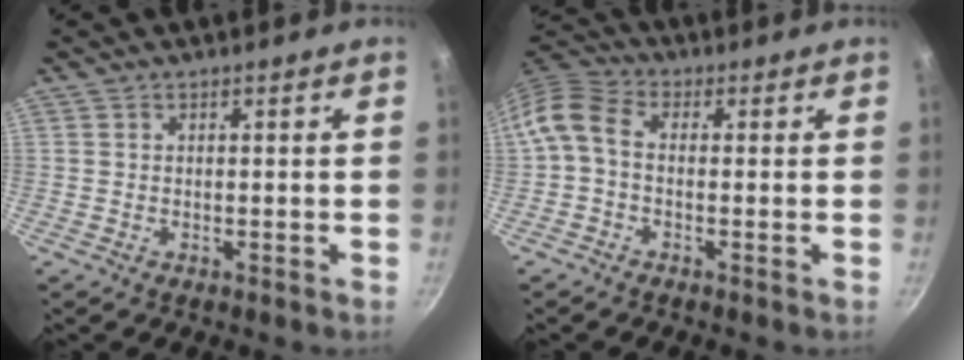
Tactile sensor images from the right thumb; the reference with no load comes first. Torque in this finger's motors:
{"motor_torque": [-0.41, 0.52, -0.29, 0.19, 0.04]}